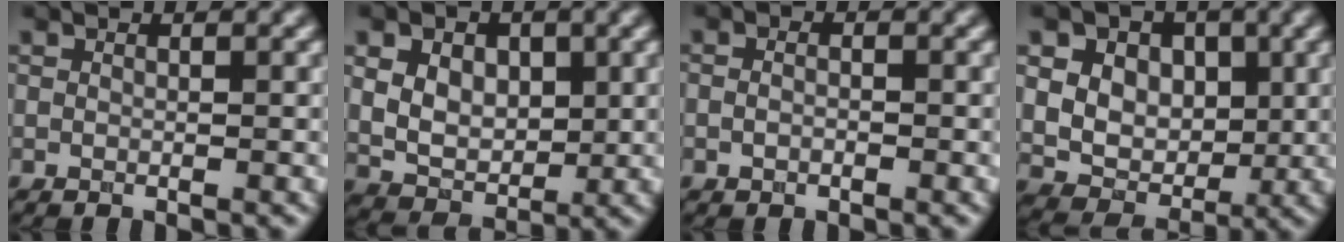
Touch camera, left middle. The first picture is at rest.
{"total": 7.2, "force": [2.1, 5.4, 4.3], "torque": [-0.075, 0.021, 0.028]}
{"total": 1.0, "force": [-0.4, 0.6, 0.7], "torque": [-0.016, 0.000, -0.009]}
{"total": 11.6, "force": [4.2, 9.1, 5.8], "torque": [-0.105, 0.019, 0.071]}